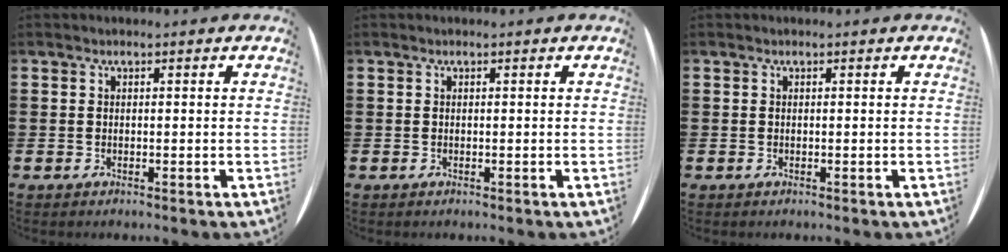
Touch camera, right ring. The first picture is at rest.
{"total": 0.0}
{"total": 0.0}